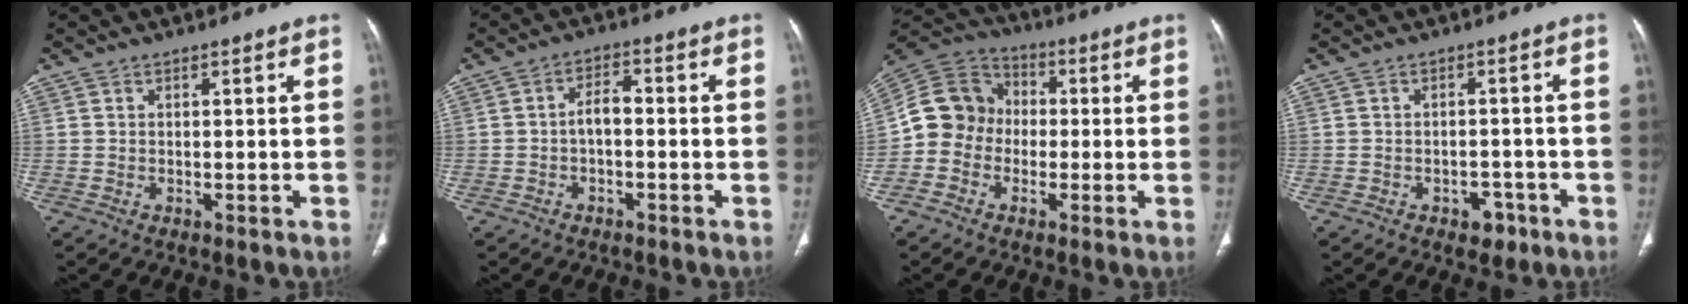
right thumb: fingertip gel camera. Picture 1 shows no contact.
{"total": 3.5, "force": [-0.8, 1.7, 2.9], "torque": [-0.042, 0.019, -0.021]}
{"total": 10.7, "force": [-1.5, 9.7, 4.2], "torque": [-0.060, 0.037, -0.043]}
{"total": 3.5, "force": [-2.1, 2.3, 1.5], "torque": [-0.001, 0.015, -0.023]}